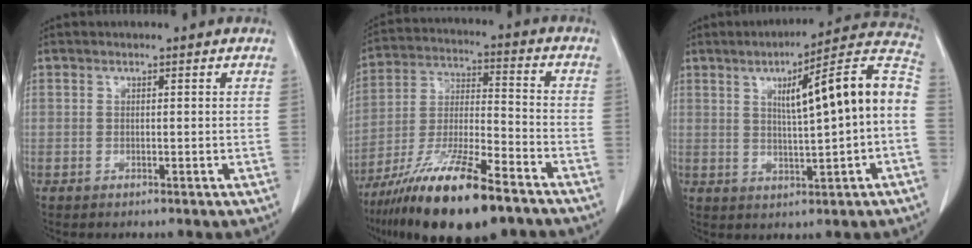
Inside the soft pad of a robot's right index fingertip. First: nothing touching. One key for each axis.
{"total": 18.6, "fx": -12.7, "fy": 3.1, "fz": 13.3, "tx": -0.255, "ty": -0.029, "tz": -0.227}
{"total": 14.8, "fx": 1.2, "fy": 0.9, "fz": 14.7, "tx": -0.209, "ty": 0.032, "tz": 0.017}